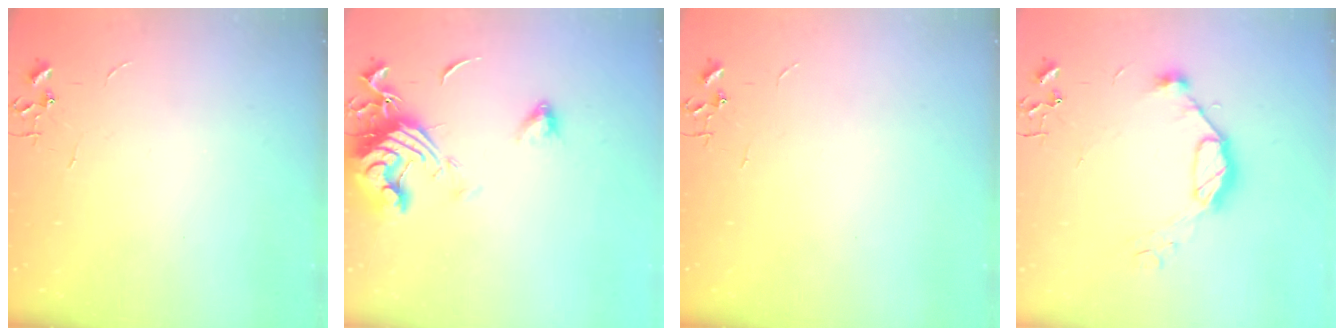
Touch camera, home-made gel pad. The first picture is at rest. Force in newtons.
{"total": 14.8, "press": 14.6, "slide": 1.8}
{"total": 0.0}
{"total": 10.2, "press": 10.2, "slide": 1.1}